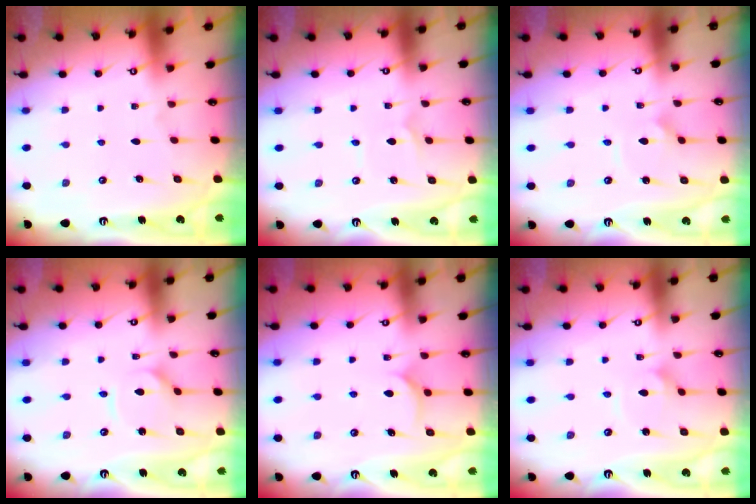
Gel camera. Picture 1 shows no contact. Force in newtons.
{"total": 1.3, "press": 1.3, "slide": 0.1}
{"total": 2.4, "press": 2.4, "slide": 0.0}
{"total": 2.9, "press": 2.9, "slide": 0.4}
{"total": 7.3, "press": 7.3, "slide": 0.3}
{"total": 2.0, "press": 2.0, "slide": 0.1}